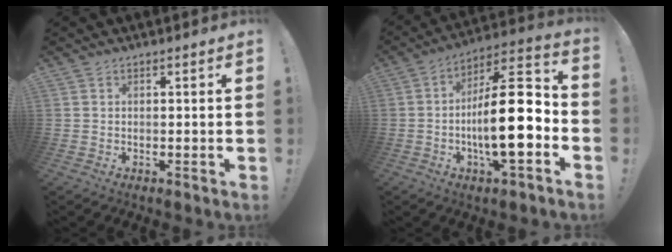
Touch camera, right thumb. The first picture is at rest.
{"total": 20.4, "force": [-3.7, 6.4, 19.1], "torque": [-0.321, 0.021, -0.061]}